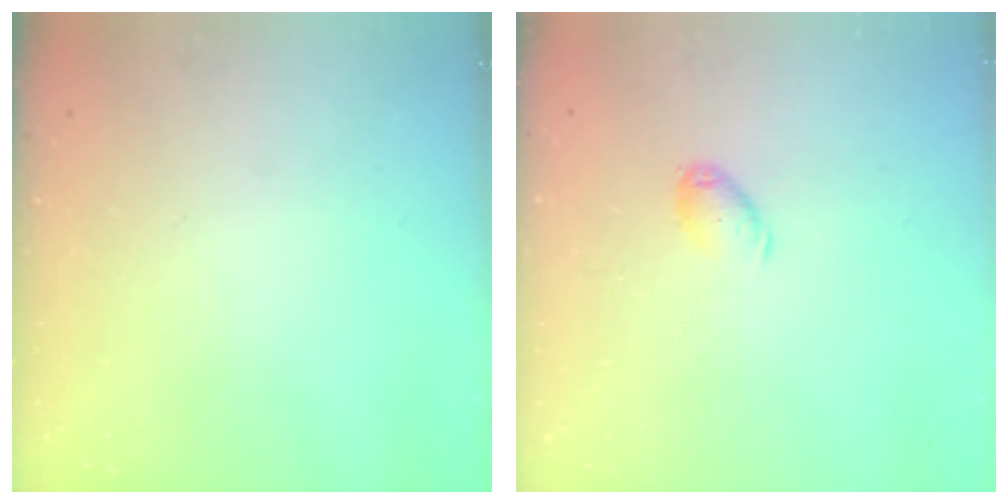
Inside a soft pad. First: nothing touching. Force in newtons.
{"total": 5.8, "press": 5.8, "slide": 0.5}